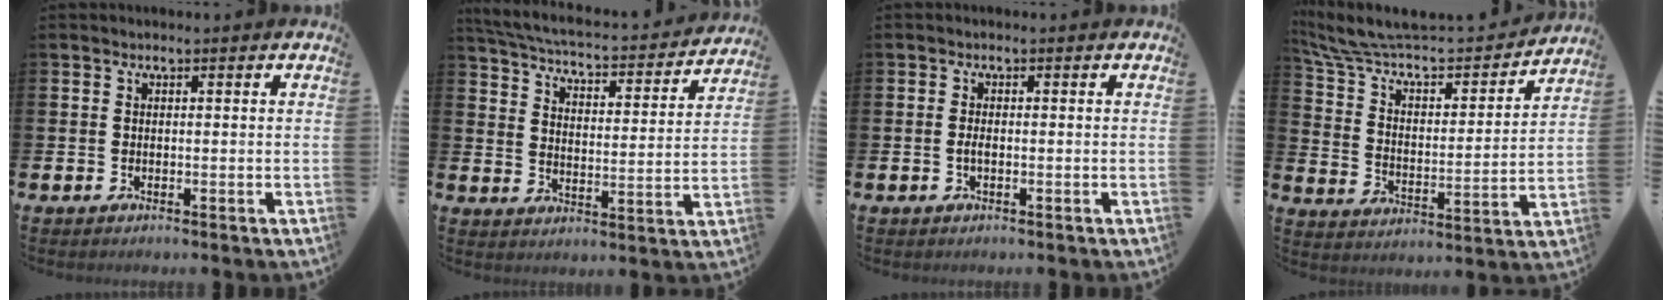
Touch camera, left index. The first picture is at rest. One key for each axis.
{"total": 4.3, "fx": 4.1, "fy": 0.5, "fz": 1.1, "tx": -0.046, "ty": -0.040, "tz": 0.061}
{"total": 1.0, "fx": -0.3, "fy": 0.4, "fz": 0.9, "tx": -0.017, "ty": 0.000, "tz": -0.006}
{"total": 8.6, "fx": 7.8, "fy": 2.3, "fz": 2.6, "tx": -0.092, "ty": -0.058, "tz": 0.130}